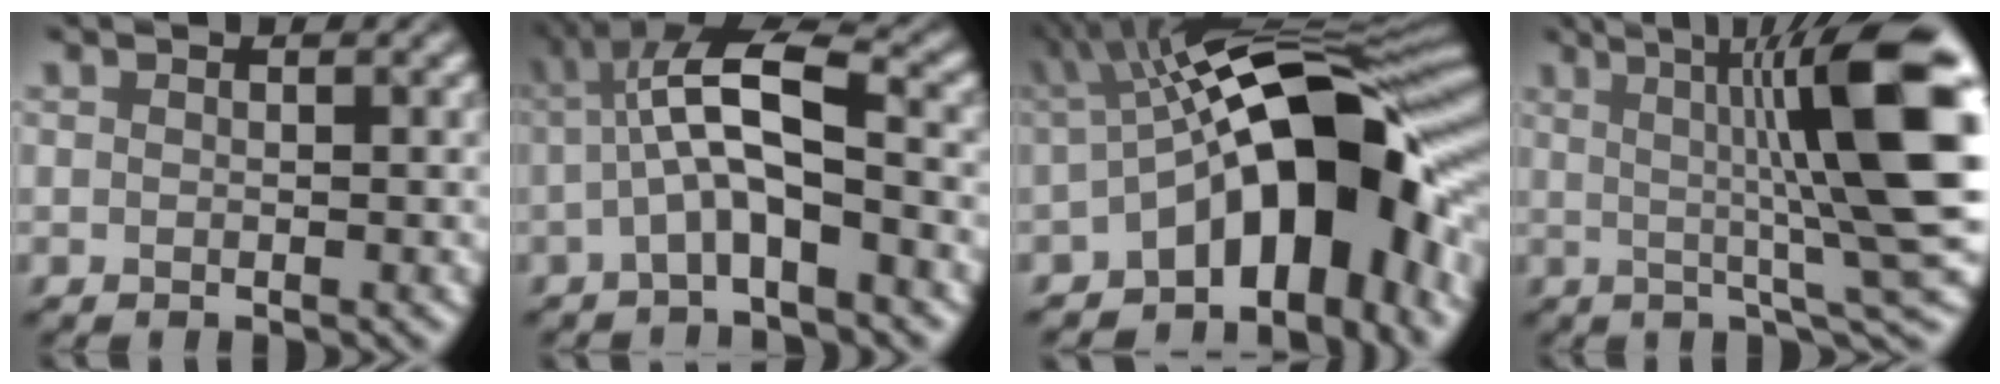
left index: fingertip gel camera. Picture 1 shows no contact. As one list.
[{"total": 5.9, "force": [-0.8, 1.6, 5.7], "torque": [-0.100, 0.020, -0.024]}, {"total": 13.7, "force": [-2.9, 6.0, 11.9], "torque": [-0.131, 0.013, -0.062]}, {"total": 12.8, "force": [2.0, 2.3, 12.4], "torque": [-0.158, 0.009, 0.025]}]